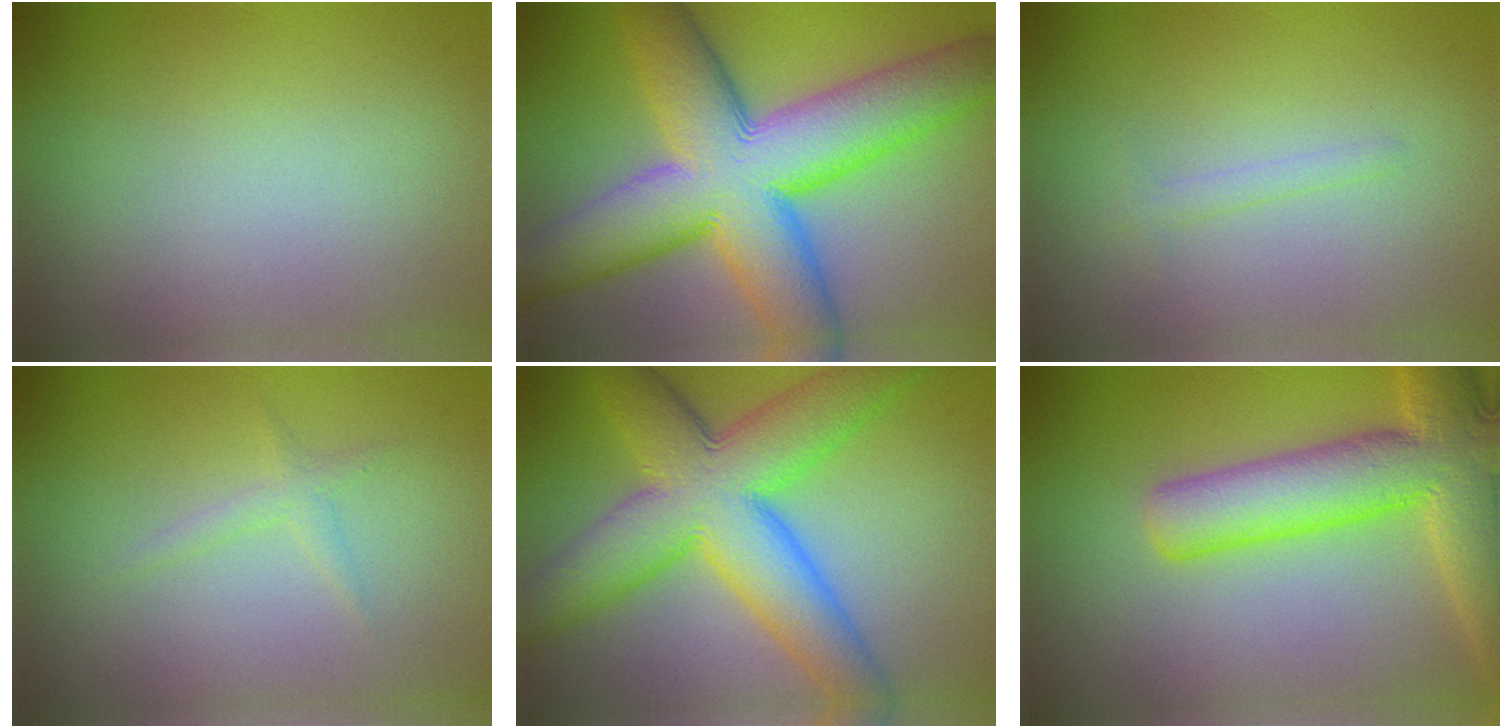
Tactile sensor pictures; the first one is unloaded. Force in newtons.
{"total": 14.6, "press": 14.6, "slide": 0.4}
{"total": 1.0, "press": 1.0, "slide": 0.0}
{"total": 1.2, "press": 1.2, "slide": 0.1}
{"total": 11.9, "press": 11.9, "slide": 0.3}
{"total": 9.7, "press": 9.7, "slide": 0.6}